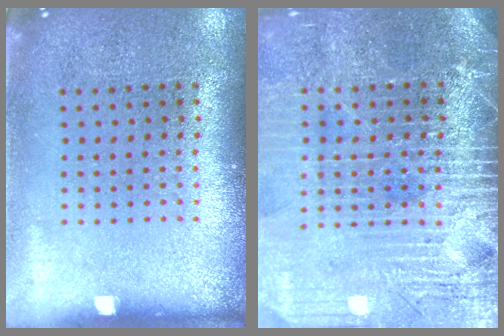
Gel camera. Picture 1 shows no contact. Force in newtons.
{"total": 4.2, "press": 3.7, "slide": 1.9}